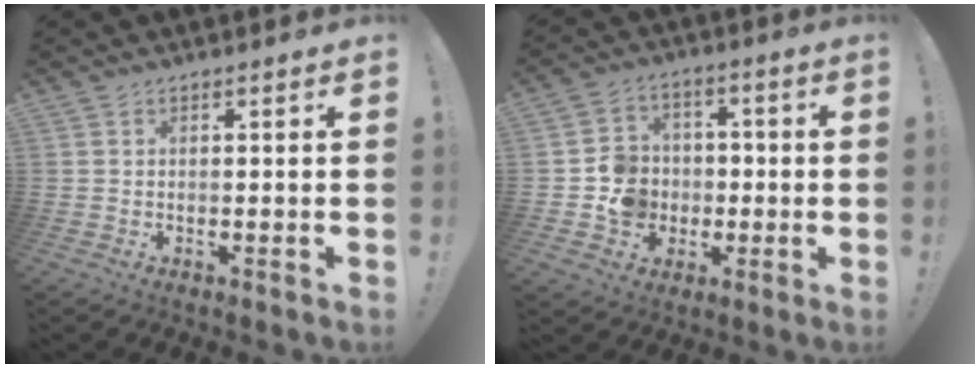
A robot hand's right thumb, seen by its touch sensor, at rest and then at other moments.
{"total": 10.6, "force": [-3.1, 9.8, 2.8], "torque": [-0.035, 0.031, -0.047]}